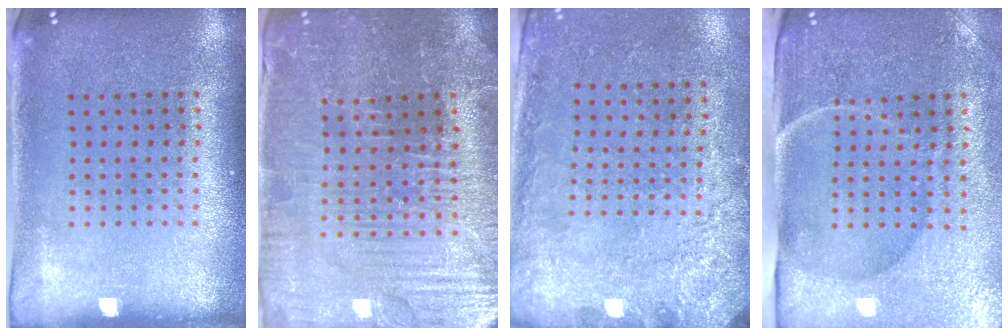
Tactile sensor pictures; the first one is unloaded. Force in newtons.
{"total": 3.7, "press": 3.7, "slide": 0.4}
{"total": 2.7, "press": 2.0, "slide": 1.8}
{"total": 4.7, "press": 4.0, "slide": 2.5}